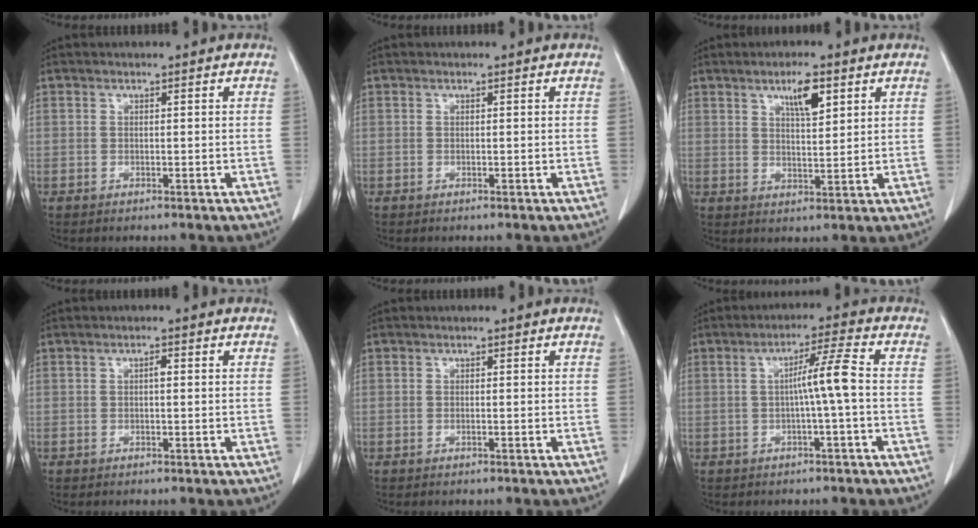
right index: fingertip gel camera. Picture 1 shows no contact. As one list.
[{"total": 0.0}, {"total": 5.4, "force": [2.9, 1.3, 4.4], "torque": [-0.078, -0.001, 0.050]}, {"total": 1.0, "force": [0.1, 0.3, 0.9], "torque": [-0.016, 0.003, 0.001]}, {"total": 0.0}, {"total": 5.3, "force": [-0.4, -0.8, 5.2], "torque": [-0.089, 0.012, -0.006]}]